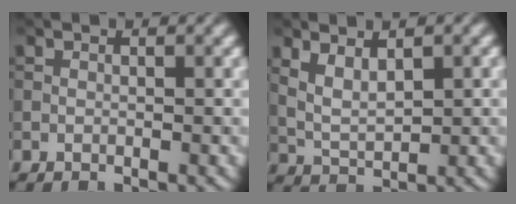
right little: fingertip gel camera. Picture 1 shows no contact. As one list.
[{"total": 3.2, "force": [1.2, 1.3, 2.7], "torque": [-0.057, -0.003, 0.028]}]